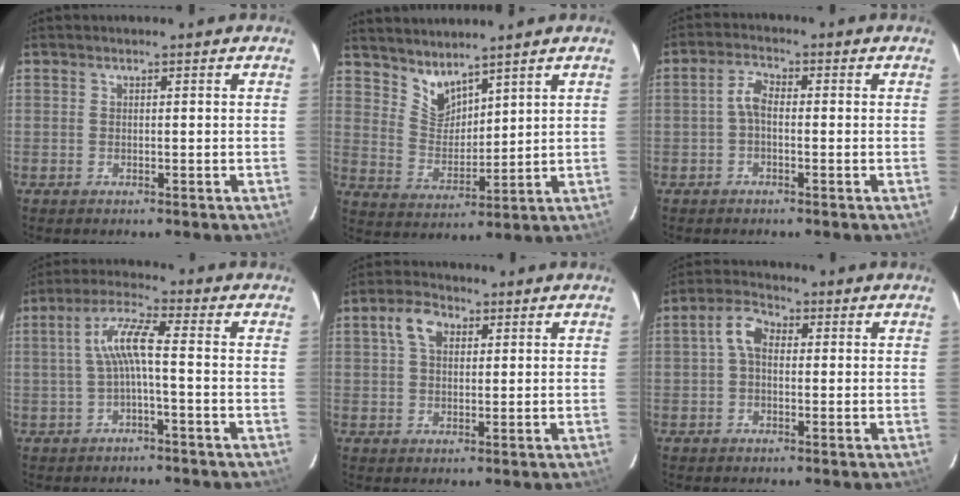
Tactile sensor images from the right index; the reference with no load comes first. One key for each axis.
{"total": 6.4, "fx": 5.7, "fy": 2.3, "fz": 2.1, "tx": -0.032, "ty": -0.005, "tz": 0.118}
{"total": 3.0, "fx": -0.7, "fy": 1.6, "fz": 2.5, "tx": -0.054, "ty": 0.012, "tz": -0.014}
{"total": 6.2, "fx": -1.0, "fy": 0.5, "fz": 6.1, "tx": -0.135, "ty": 0.014, "tz": -0.016}
{"total": 5.4, "fx": 2.0, "fy": 3.5, "fz": 3.6, "tx": -0.068, "ty": 0.019, "tz": 0.036}
{"total": 4.7, "fx": 0.4, "fy": 3.1, "fz": 3.5, "tx": -0.069, "ty": 0.019, "tz": 0.006}